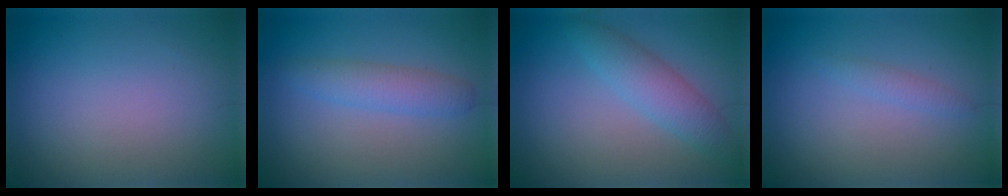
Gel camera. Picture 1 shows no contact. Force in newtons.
{"total": 2.4, "press": 2.4, "slide": 0.1}
{"total": 2.4, "press": 2.4, "slide": 0.2}
{"total": 1.0, "press": 1.0, "slide": 0.1}